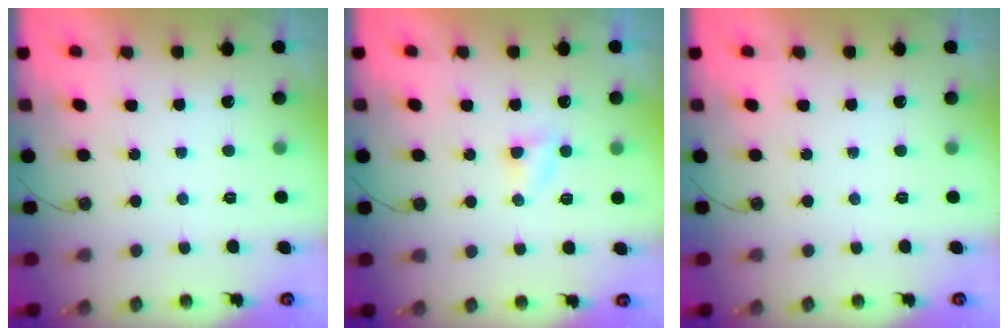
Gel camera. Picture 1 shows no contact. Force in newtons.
{"total": 3.0, "press": 3.0, "slide": 0.3}
{"total": 0.0}